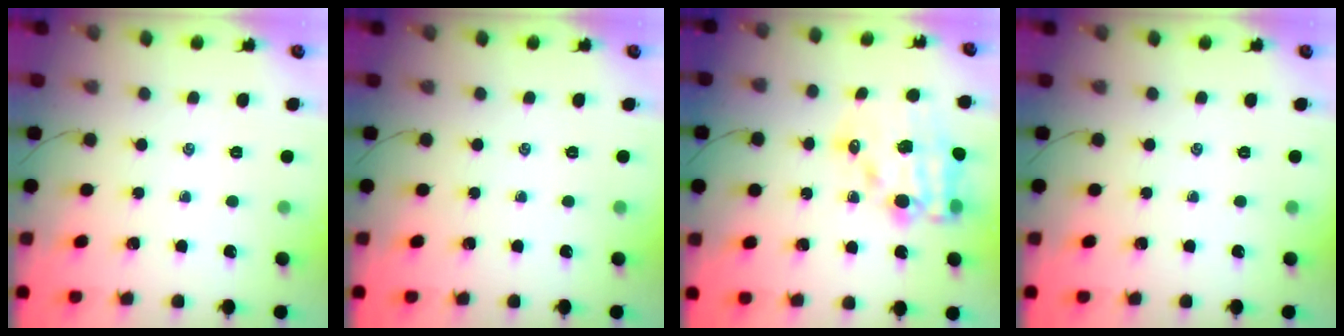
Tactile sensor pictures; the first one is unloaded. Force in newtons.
{"total": 0.0}
{"total": 15.4, "press": 15.0, "slide": 3.2}
{"total": 0.0}